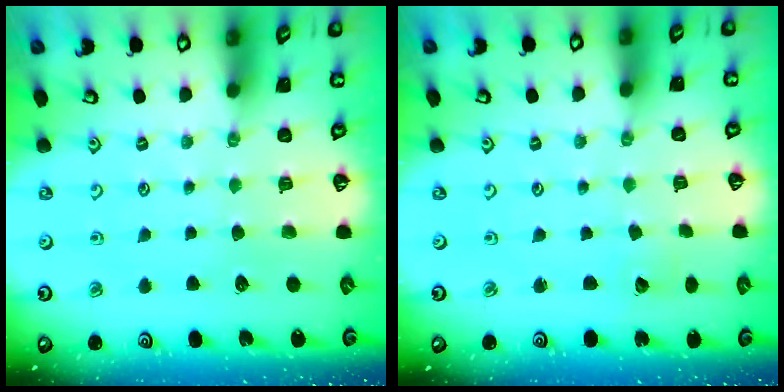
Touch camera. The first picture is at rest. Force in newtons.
{"total": 1.8, "press": 1.8, "slide": 0.1}